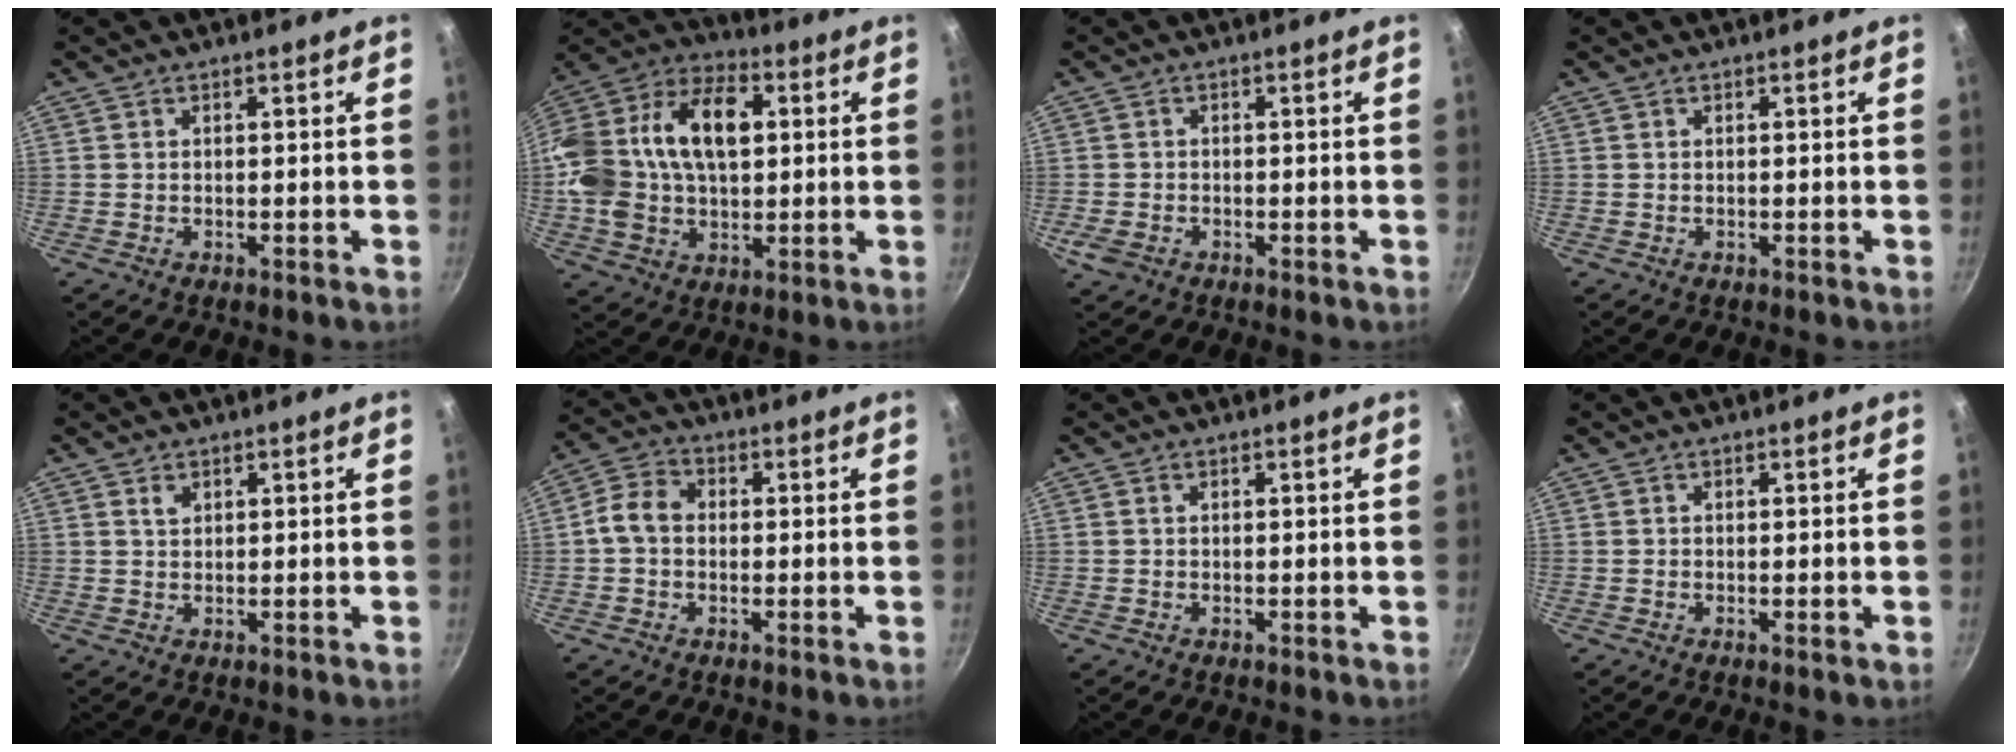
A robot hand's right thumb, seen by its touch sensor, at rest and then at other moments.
{"total": 24.1, "force": [2.8, 15.1, 18.6], "torque": [-0.373, 0.025, 0.046]}
{"total": 2.6, "force": [-1.2, 1.8, 1.4], "torque": [-0.030, 0.000, -0.019]}
{"total": 0.0}
{"total": 1.6, "force": [0.9, 1.1, 0.8], "torque": [-0.007, -0.005, 0.017]}
{"total": 6.3, "force": [-0.2, 4.9, 3.9], "torque": [-0.067, 0.021, -0.013]}
{"total": 0.0}
{"total": 0.6, "force": [-0.2, 0.1, 0.6], "torque": [-0.013, -0.002, -0.002]}